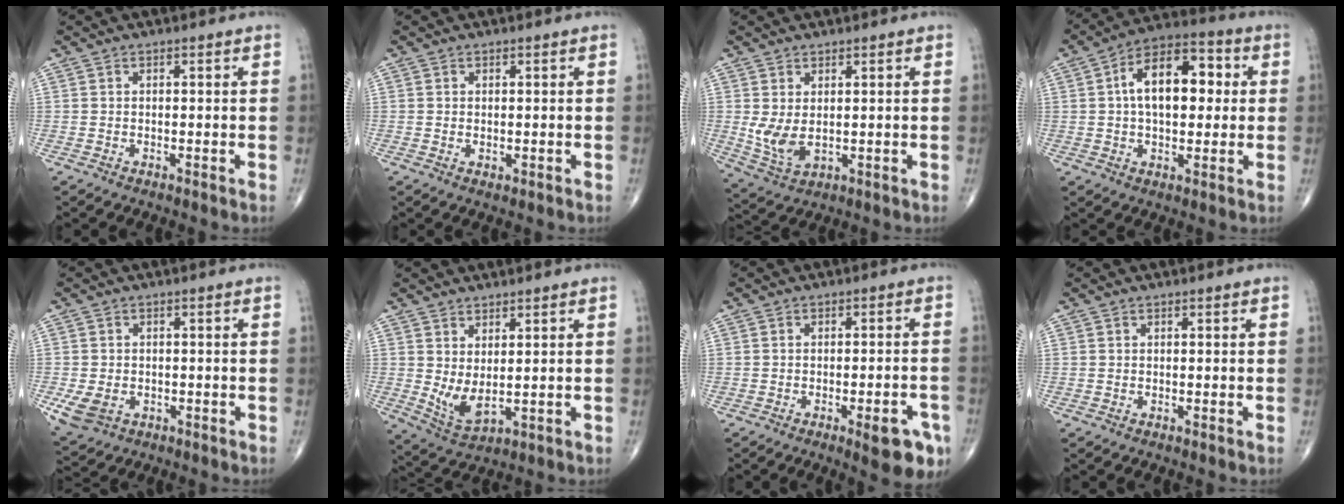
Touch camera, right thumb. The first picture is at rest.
{"total": 0.9, "force": [0.0, 0.6, 0.7], "torque": [-0.013, -0.004, 0.003]}
{"total": 6.0, "force": [0.8, 3.3, 4.9], "torque": [-0.098, -0.010, 0.030]}
{"total": 14.5, "force": [2.0, 8.3, 11.8], "torque": [-0.165, 0.026, 0.023]}
{"total": 5.7, "force": [-1.7, 4.3, 3.3], "torque": [-0.065, 0.001, -0.018]}
{"total": 5.9, "force": [1.0, 2.5, 5.2], "torque": [-0.103, -0.021, 0.033]}
{"total": 8.1, "force": [-3.9, 2.5, 6.7], "torque": [-0.068, 0.011, -0.043]}
{"total": 0.0}